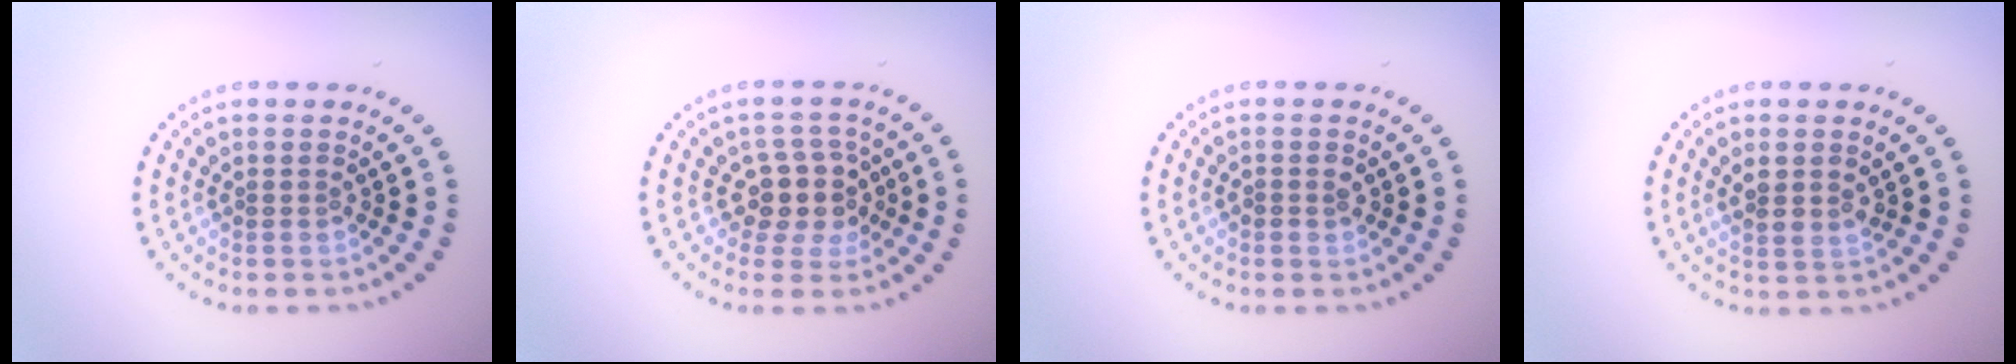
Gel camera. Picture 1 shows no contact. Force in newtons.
{"total": 3.4, "press": 2.8, "slide": 2.0}
{"total": 1.0, "press": 0.9, "slide": 0.3}
{"total": 2.0, "press": 1.8, "slide": 0.8}